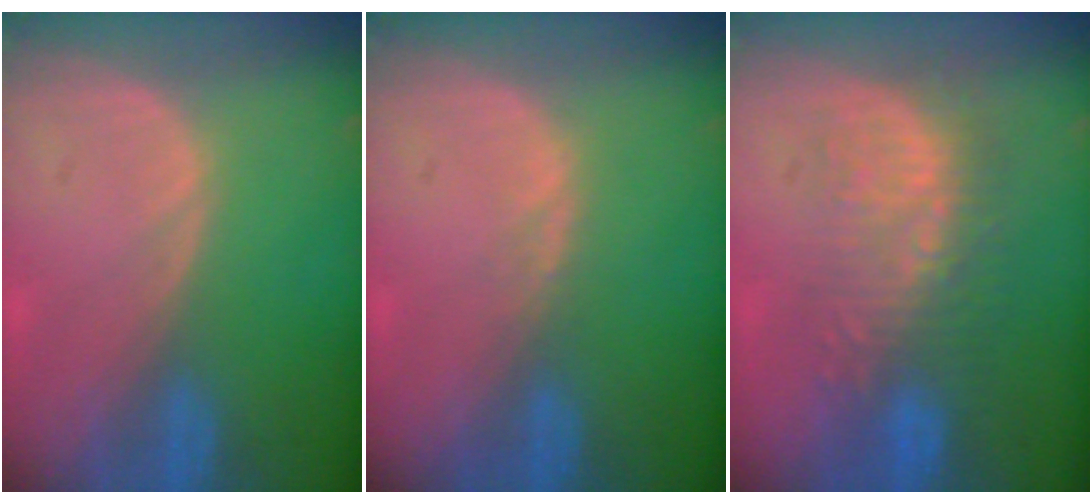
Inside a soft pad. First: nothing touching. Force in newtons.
{"total": 0.8, "press": 0.8, "slide": 0.3}
{"total": 9.1, "press": 8.7, "slide": 2.6}